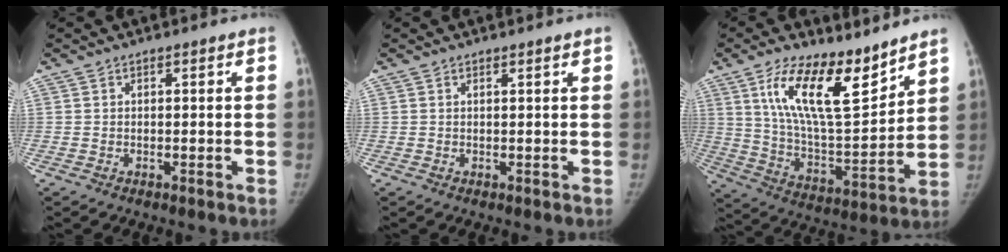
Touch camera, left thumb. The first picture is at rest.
{"total": 0.7, "force": [0.5, 0.0, 0.5], "torque": [-0.005, 0.000, 0.008]}
{"total": 18.2, "force": [11.4, 6.5, 12.7], "torque": [-0.185, -0.072, 0.213]}